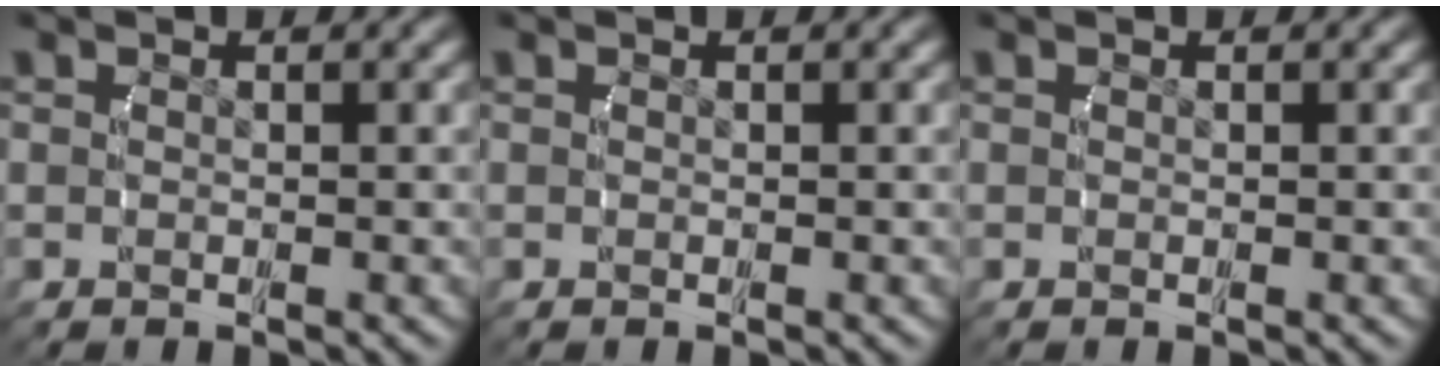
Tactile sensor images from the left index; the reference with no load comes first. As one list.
[{"total": 0.0}, {"total": 0.0}]